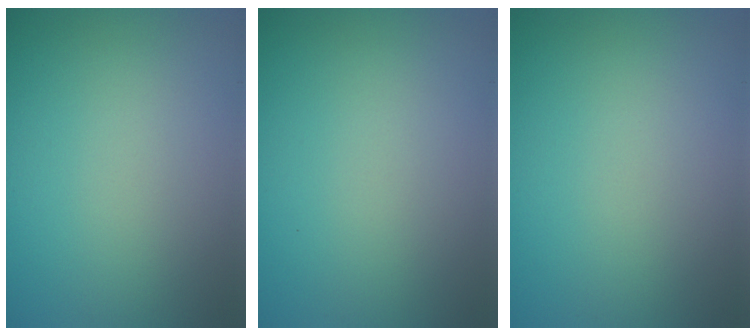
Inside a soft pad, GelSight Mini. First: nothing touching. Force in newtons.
{"total": 0.0}
{"total": 0.0}